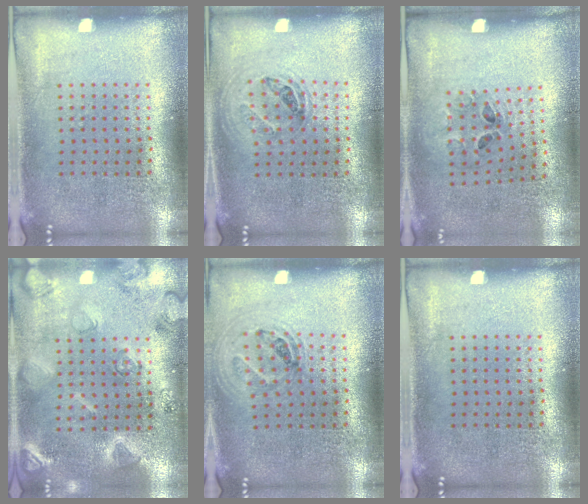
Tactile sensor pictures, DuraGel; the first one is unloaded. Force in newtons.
{"total": 1.0, "press": 0.9, "slide": 0.4}
{"total": 1.3, "press": 0.7, "slide": 1.1}
{"total": 2.5, "press": 2.5, "slide": 0.1}
{"total": 1.0, "press": 1.0, "slide": 0.2}
{"total": 0.0}